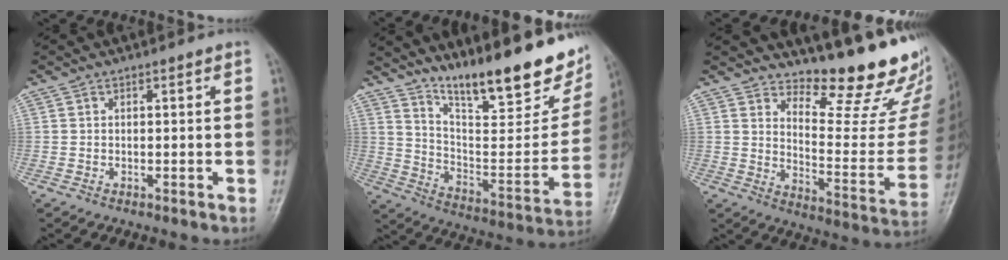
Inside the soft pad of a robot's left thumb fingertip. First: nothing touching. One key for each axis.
{"total": 25.4, "fx": 18.3, "fy": 6.3, "fz": 16.5, "tx": -0.212, "ty": -0.094, "tz": 0.281}
{"total": 18.5, "fx": 16.1, "fy": 4.7, "fz": 7.7, "tx": -0.060, "ty": -0.157, "tz": 0.213}